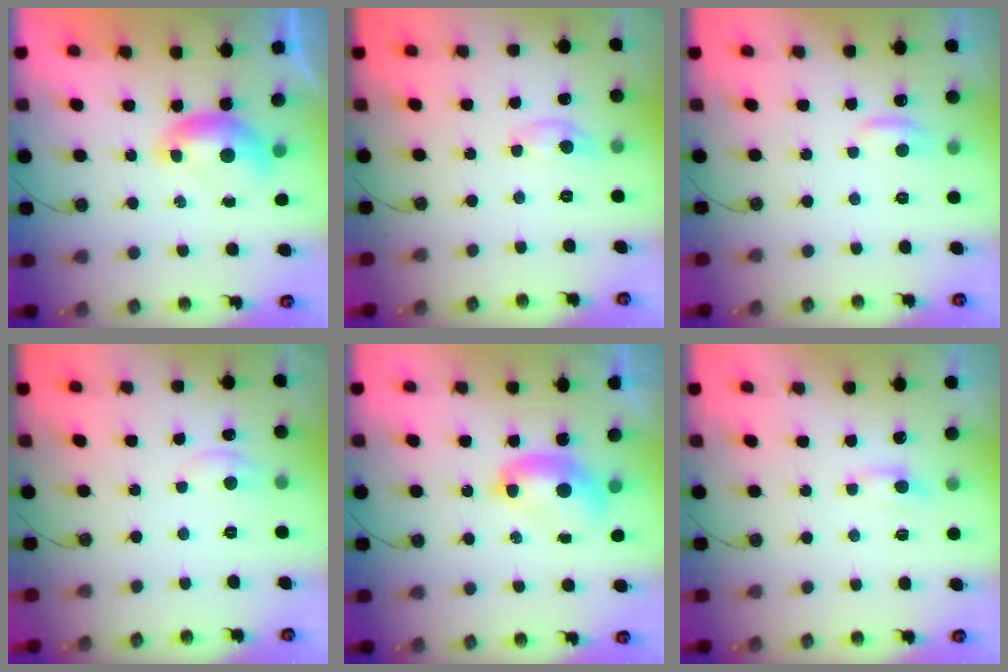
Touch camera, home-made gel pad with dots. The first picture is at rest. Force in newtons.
{"total": 0.0}
{"total": 0.7, "press": 0.0, "slide": 0.7}
{"total": 1.6, "press": 1.5, "slide": 0.3}
{"total": 2.7, "press": 2.7, "slide": 0.1}
{"total": 0.6, "press": 0.4, "slide": 0.5}